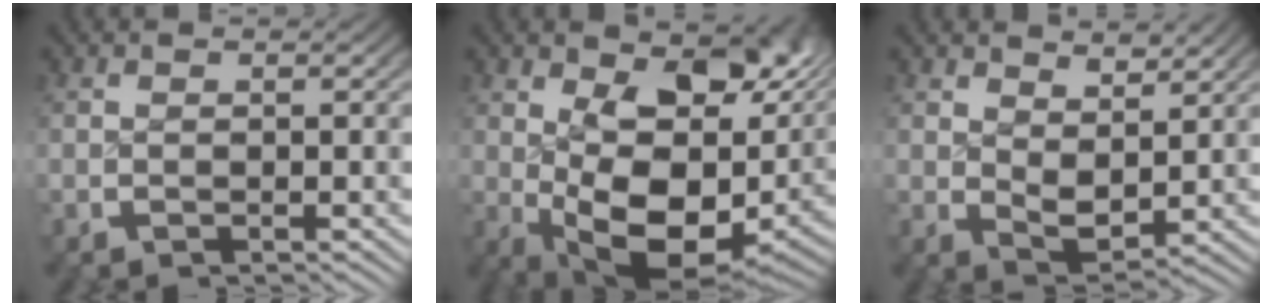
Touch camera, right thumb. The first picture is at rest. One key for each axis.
{"total": 15.2, "fx": -0.4, "fy": 9.1, "fz": 12.1, "tx": -0.206, "ty": -0.061, "tz": 0.027}
{"total": 3.6, "fx": 1.6, "fy": 2.1, "fz": 2.5, "tx": -0.039, "ty": -0.019, "tz": 0.037}